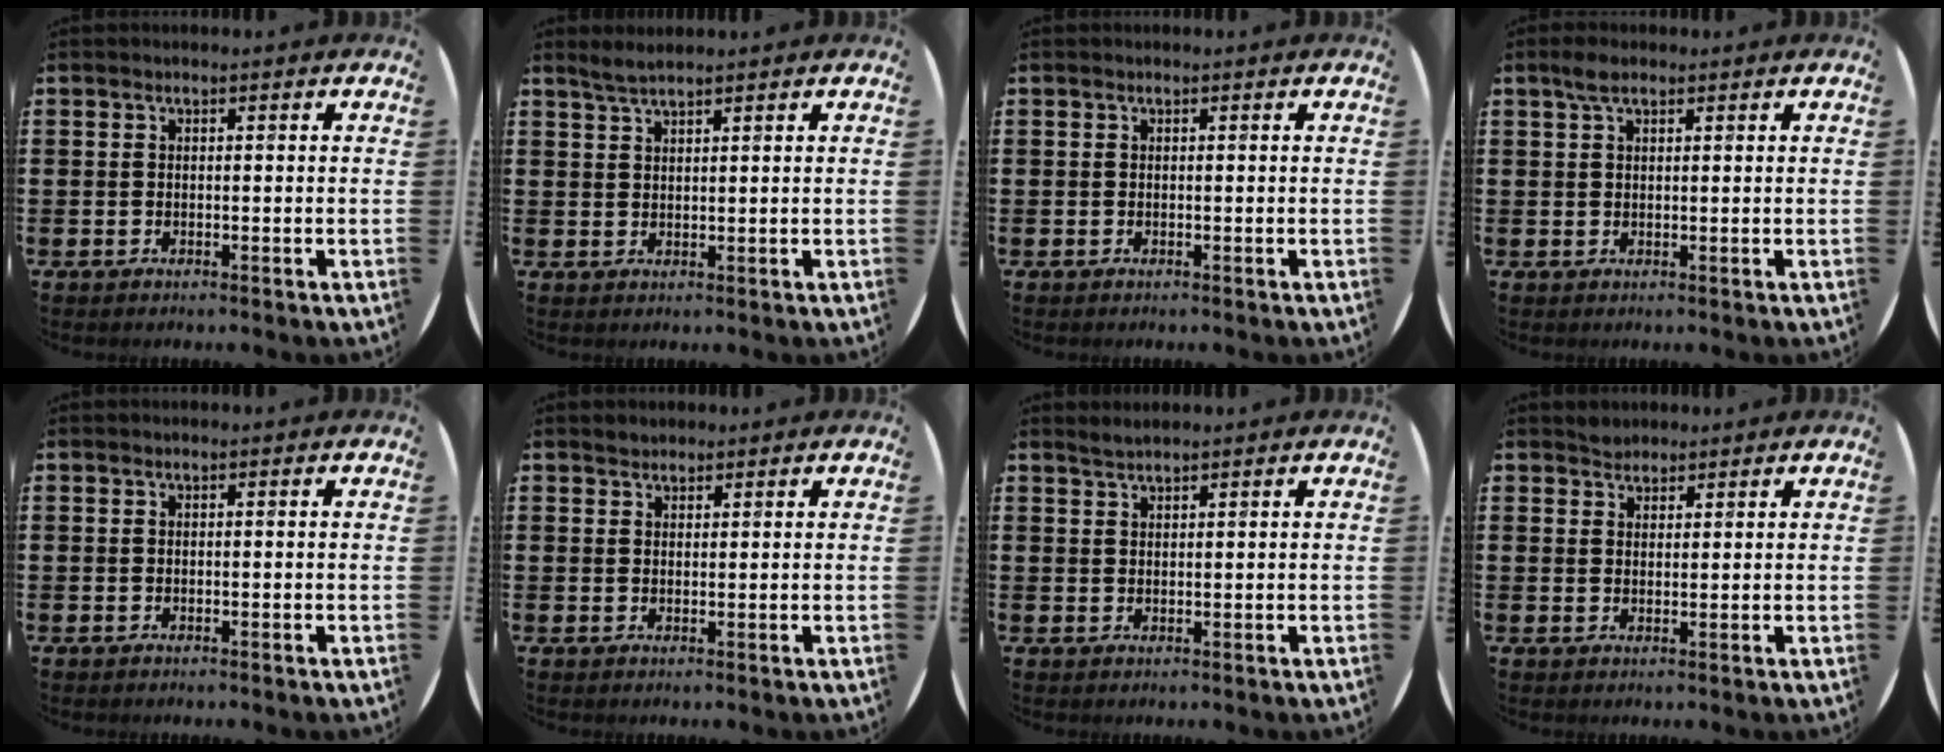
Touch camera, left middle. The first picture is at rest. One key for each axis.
{"total": 2.1, "fx": 2.0, "fy": 0.0, "fz": 0.9, "tx": -0.019, "ty": 0.001, "tz": 0.036}
{"total": 0.0}
{"total": 2.3, "fx": 1.5, "fy": 1.0, "fz": 1.4, "tx": -0.032, "ty": 0.006, "tz": 0.027}
{"total": 0.0}
{"total": 1.3, "fx": 1.2, "fy": 0.4, "fz": -0.1, "tx": 0.007, "ty": -0.001, "tz": 0.023}
{"total": 1.4, "fx": 1.3, "fy": -0.1, "fz": 0.2, "tx": -0.005, "ty": 0.001, "tz": 0.025}
{"total": 1.8, "fx": 1.7, "fy": 0.6, "fz": -0.2, "tx": 0.002, "ty": 0.001, "tz": 0.035}